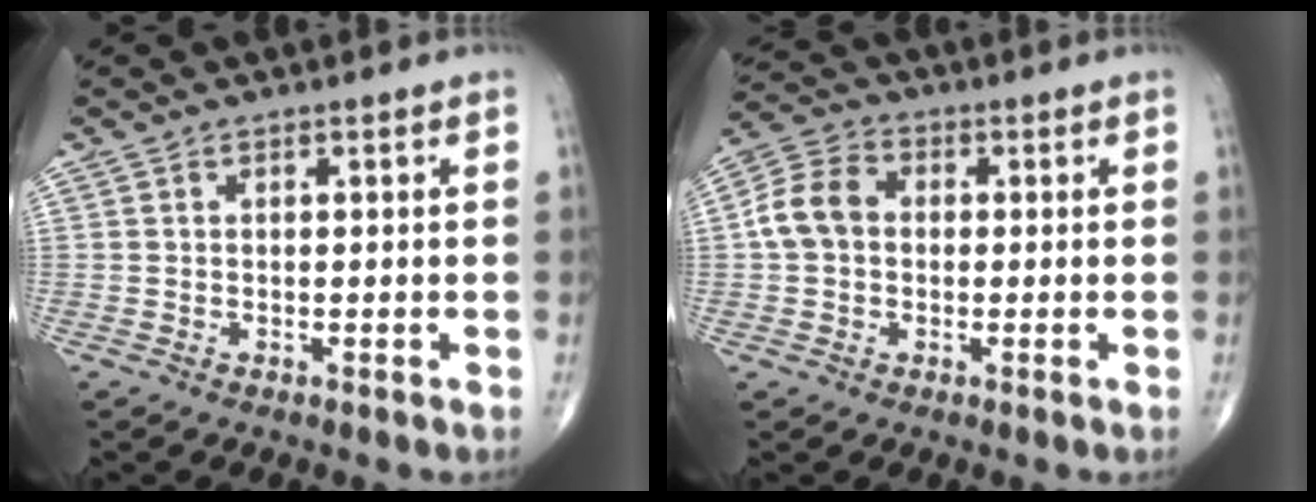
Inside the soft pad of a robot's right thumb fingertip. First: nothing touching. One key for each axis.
{"total": 7.6, "fx": 0.1, "fy": 6.0, "fz": 4.7, "tx": -0.086, "ty": 0.025, "tz": -0.009}